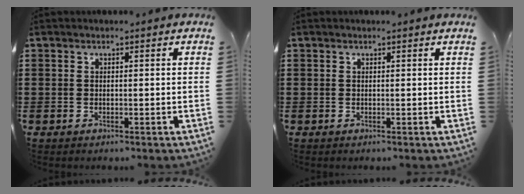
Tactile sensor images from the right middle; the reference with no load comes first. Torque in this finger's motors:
{"motor_torque": [0.04, 0.04, -0.02, 0.00]}